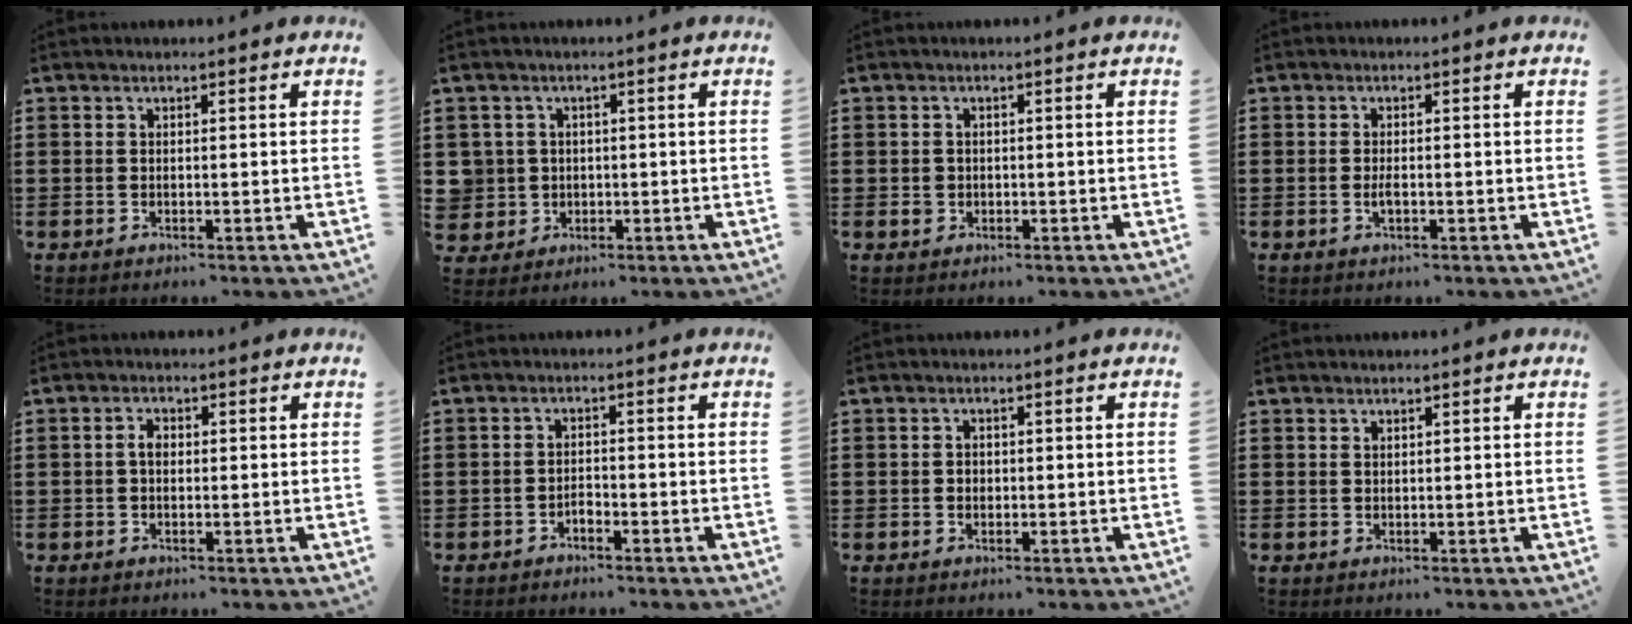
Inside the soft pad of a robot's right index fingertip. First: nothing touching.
{"total": 3.5, "force": [-0.1, 3.5, 0.3], "torque": [-0.032, 0.009, -0.007]}
{"total": 1.4, "force": [-0.3, 1.3, 0.3], "torque": [-0.008, 0.006, -0.008]}
{"total": 1.6, "force": [-0.4, 0.5, 1.4], "torque": [-0.027, -0.002, -0.006]}
{"total": 2.0, "force": [0.0, 1.2, 1.5], "torque": [-0.038, 0.004, -0.004]}
{"total": 1.4, "force": [-1.1, 0.7, 0.6], "torque": [-0.016, 0.000, -0.022]}
{"total": 1.0, "force": [-0.1, 0.9, 0.5], "torque": [-0.012, 0.004, -0.003]}
{"total": 0.6, "force": [0.5, 0.4, 0.1], "torque": [-0.003, 0.002, 0.010]}